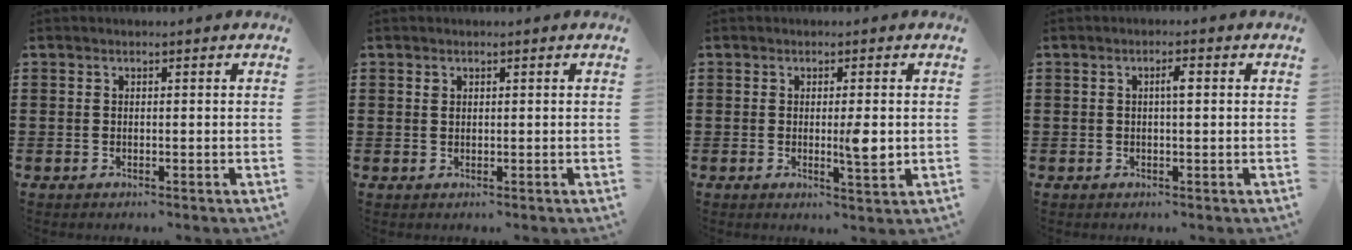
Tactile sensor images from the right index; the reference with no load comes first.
{"total": 0.7, "force": [0.3, 0.5, 0.3], "torque": [-0.009, 0.003, 0.007]}
{"total": 4.0, "force": [0.0, 0.7, 3.9], "torque": [-0.061, -0.005, -0.003]}
{"total": 1.9, "force": [0.3, 0.4, 1.8], "torque": [-0.036, 0.003, 0.002]}